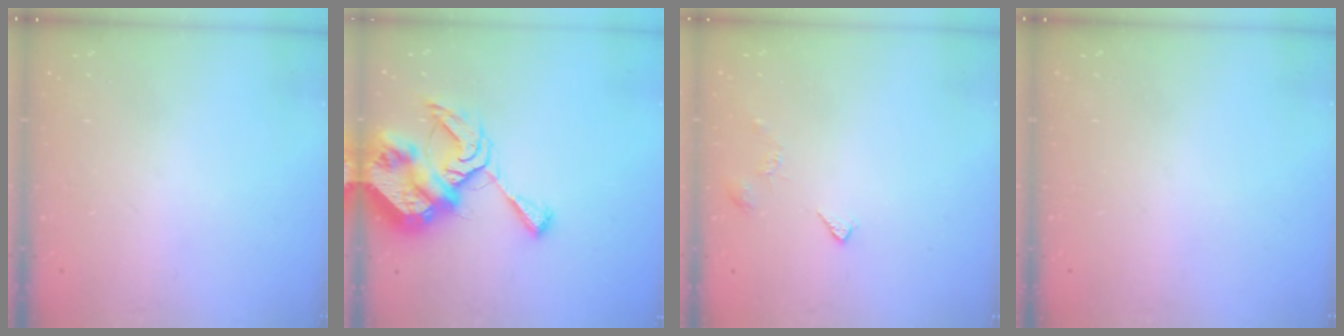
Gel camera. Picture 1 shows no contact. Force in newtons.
{"total": 14.1, "press": 14.0, "slide": 1.5}
{"total": 2.1, "press": 2.0, "slide": 0.4}
{"total": 0.0}